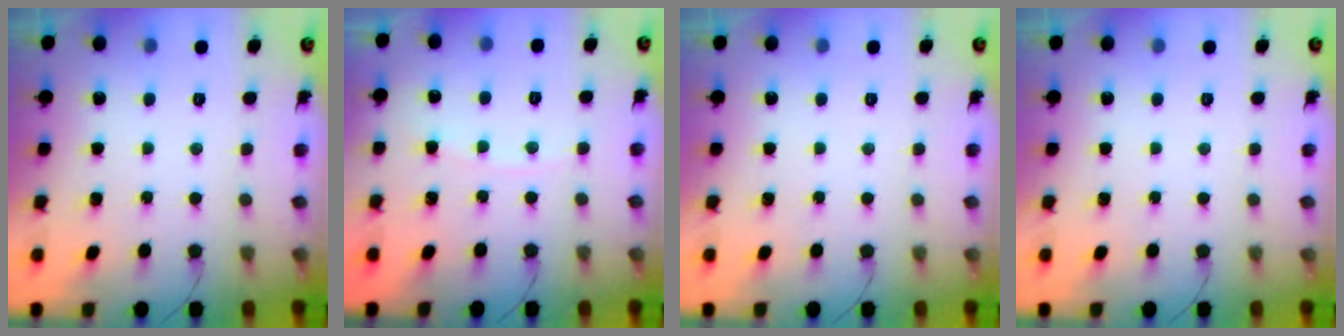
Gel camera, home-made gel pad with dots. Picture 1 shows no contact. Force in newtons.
{"total": 4.1, "press": 4.0, "slide": 0.6}
{"total": 0.0}
{"total": 0.0}